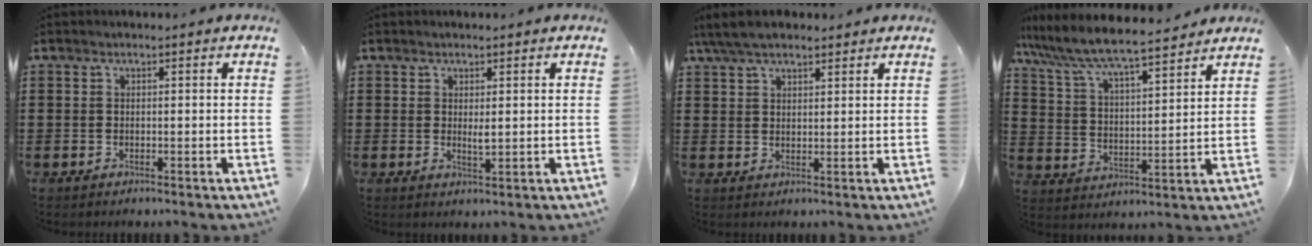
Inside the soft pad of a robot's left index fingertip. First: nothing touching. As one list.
[{"total": 2.1, "force": [0.5, 0.4, 2.0], "torque": [-0.038, -0.001, 0.008]}, {"total": 5.2, "force": [4.1, 1.6, 2.8], "torque": [-0.064, 0.001, 0.077]}, {"total": 6.9, "force": [6.4, 0.3, 2.6], "torque": [-0.078, -0.040, 0.106]}]